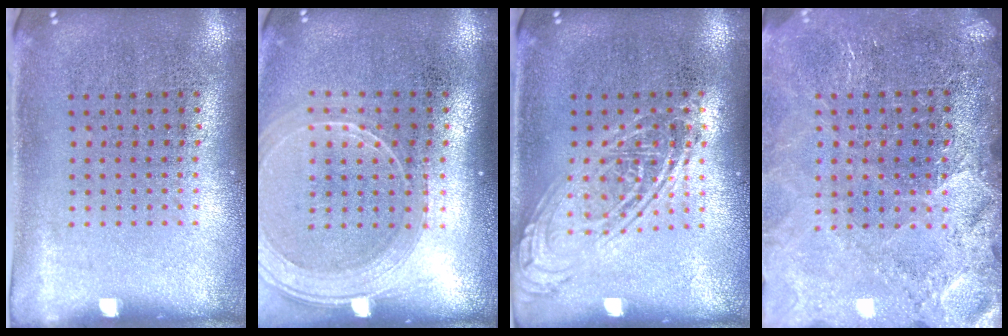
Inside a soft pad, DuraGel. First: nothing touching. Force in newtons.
{"total": 2.0, "press": 1.8, "slide": 0.8}
{"total": 2.5, "press": 2.4, "slide": 0.3}
{"total": 3.3, "press": 3.0, "slide": 1.3}